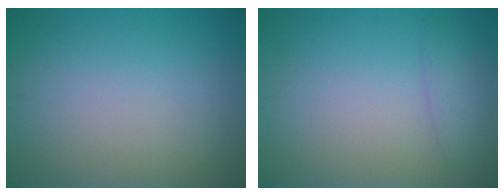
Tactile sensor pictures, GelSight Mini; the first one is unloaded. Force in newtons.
{"total": 1.5, "press": 1.5, "slide": 0.0}